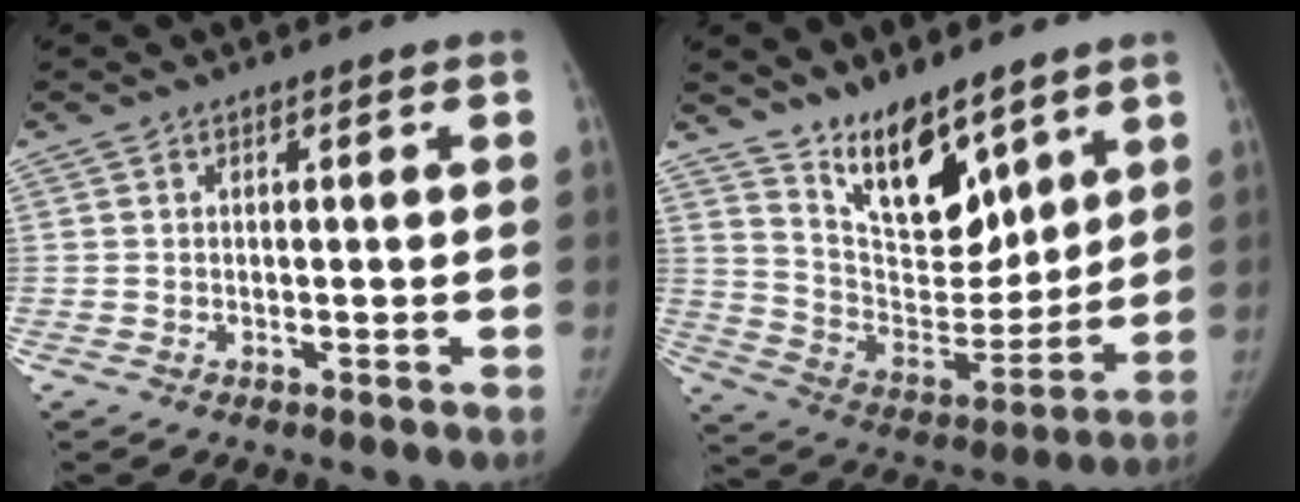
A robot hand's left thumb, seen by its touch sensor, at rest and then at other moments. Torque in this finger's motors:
{"motor_torque": [0.39, -0.19, 0.88, -0.71, 0.06]}